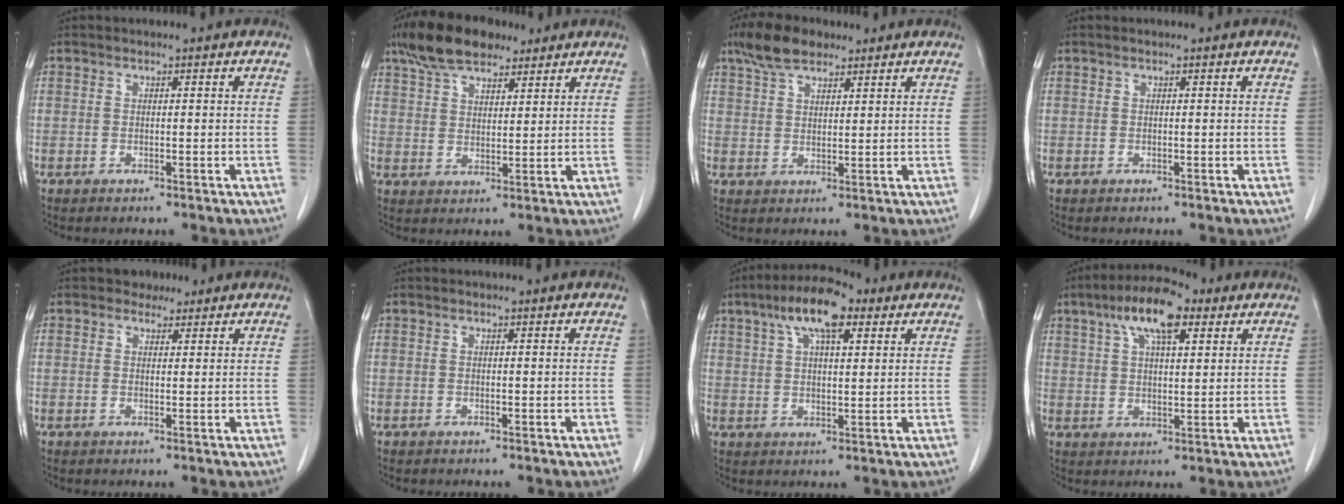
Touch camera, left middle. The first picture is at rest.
{"total": 10.1, "force": [7.6, 4.1, 5.2], "torque": [-0.099, 0.022, 0.137]}
{"total": 6.5, "force": [4.8, 2.8, 3.3], "torque": [-0.068, 0.017, 0.092]}
{"total": 0.0}
{"total": 2.0, "force": [1.6, 1.2, 0.0], "torque": [-0.002, 0.007, 0.023]}
{"total": 0.0}
{"total": 9.7, "force": [5.4, 3.1, 7.5], "torque": [-0.138, 0.023, 0.090]}
{"total": 10.1, "force": [5.5, 3.2, 7.9], "torque": [-0.144, 0.022, 0.093]}